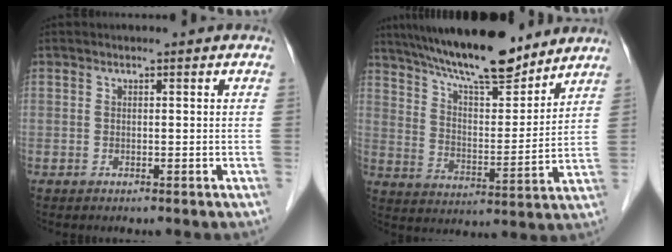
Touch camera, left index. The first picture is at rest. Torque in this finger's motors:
{"motor_torque": [1.01, -1.13, 0.80, 0.11]}